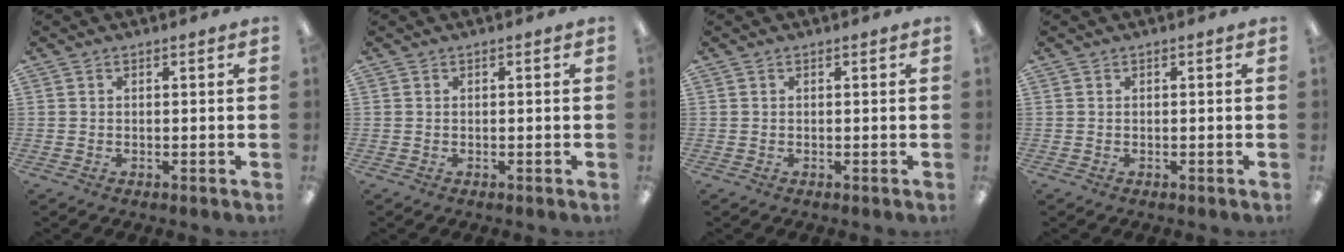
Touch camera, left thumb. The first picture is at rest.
{"total": 0.0}
{"total": 0.0}
{"total": 0.0}